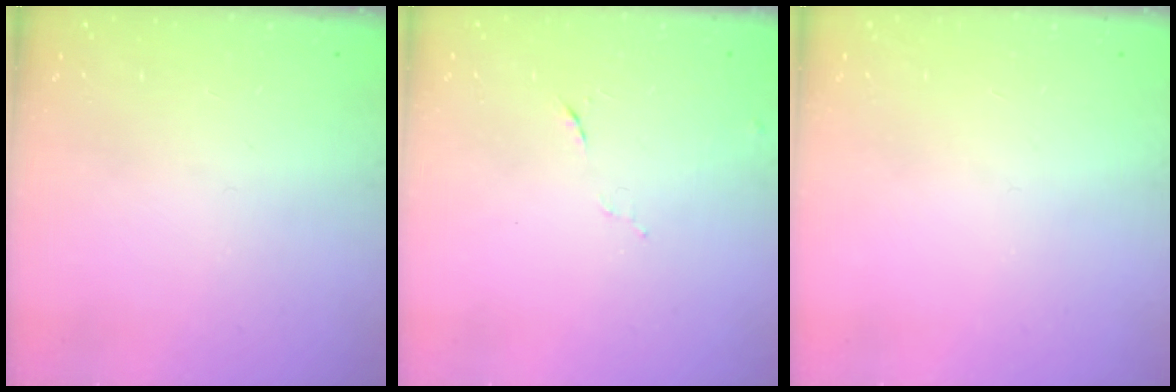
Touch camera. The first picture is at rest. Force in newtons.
{"total": 5.2, "press": 5.1, "slide": 0.8}
{"total": 0.0}